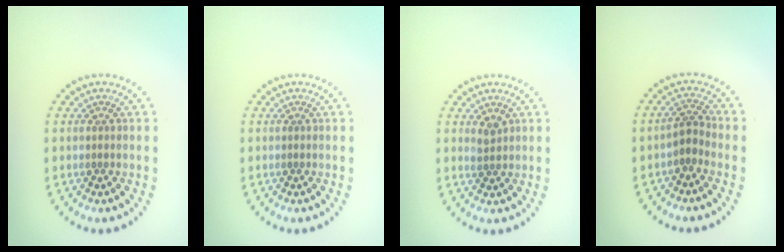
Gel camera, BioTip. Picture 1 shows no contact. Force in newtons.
{"total": 0.0}
{"total": 1.1, "press": 0.9, "slide": 0.6}
{"total": 1.9, "press": 1.3, "slide": 1.3}